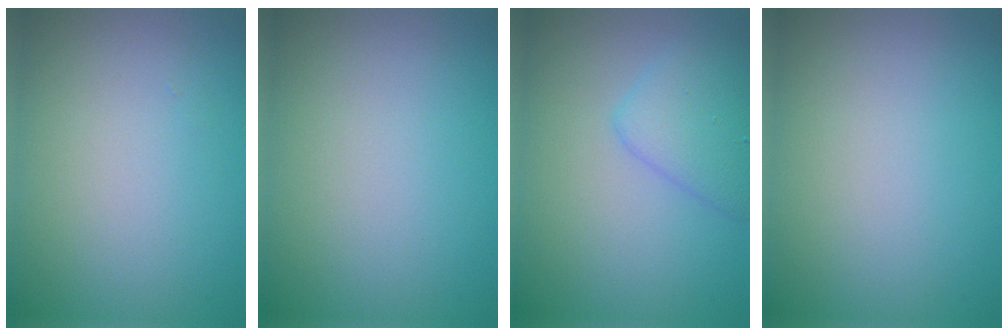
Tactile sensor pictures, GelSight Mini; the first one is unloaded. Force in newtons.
{"total": 0.0}
{"total": 3.2, "press": 3.2, "slide": 0.1}
{"total": 0.0}